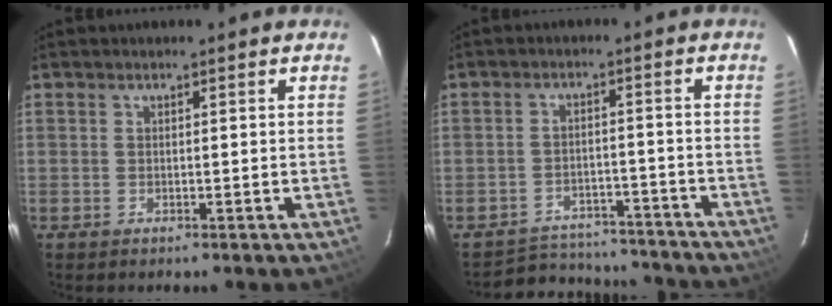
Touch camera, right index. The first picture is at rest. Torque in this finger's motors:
{"motor_torque": [-0.46, -0.01, -1.01, -0.21]}